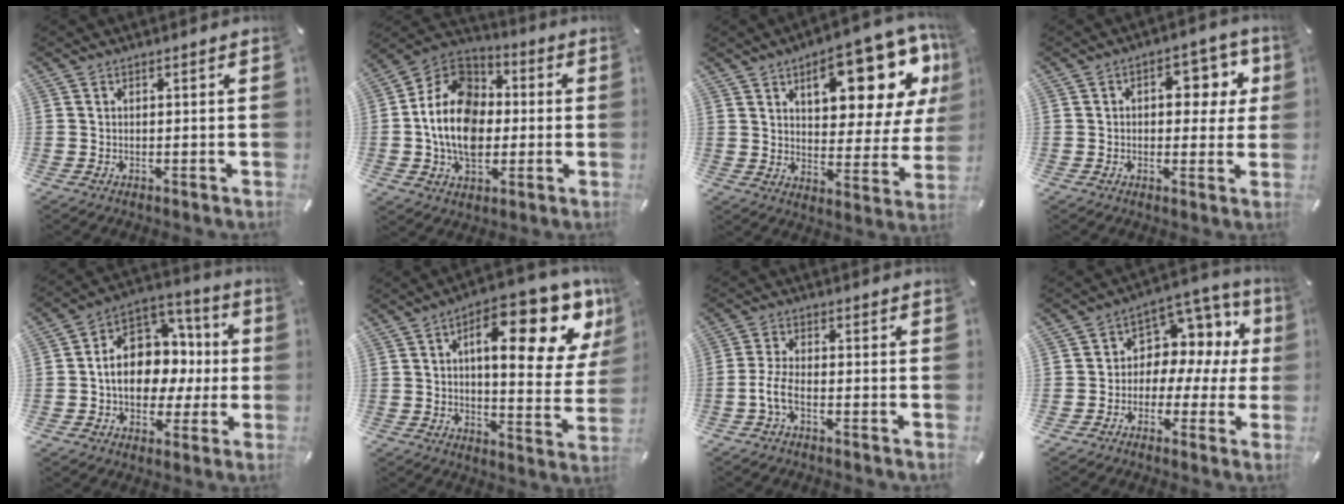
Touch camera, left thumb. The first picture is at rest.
{"total": 15.5, "force": [-2.1, 12.0, 9.5], "torque": [-0.226, 0.012, -0.045]}
{"total": 18.9, "force": [10.1, 8.7, 13.4], "torque": [-0.168, -0.065, 0.161]}
{"total": 9.8, "force": [2.0, 6.0, 7.4], "torque": [-0.085, -0.002, 0.025]}
{"total": 13.5, "force": [-1.2, 11.1, 7.5], "torque": [-0.133, -0.002, -0.015]}
{"total": 19.5, "force": [8.9, 7.3, 15.8], "torque": [-0.221, -0.060, 0.132]}
{"total": 5.0, "force": [-2.3, 1.7, 4.2], "torque": [-0.097, -0.004, -0.046]}
{"total": 9.4, "force": [1.1, 7.6, 5.4], "torque": [-0.082, -0.015, 0.022]}